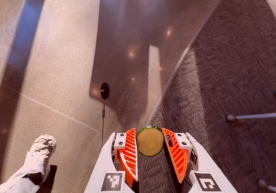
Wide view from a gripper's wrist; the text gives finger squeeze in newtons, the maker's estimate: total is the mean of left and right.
{"total": 8.0, "left": 7.9, "right": 8.2}